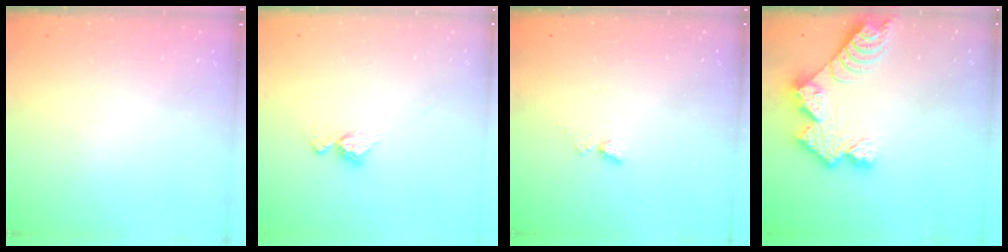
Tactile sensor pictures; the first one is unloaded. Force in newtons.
{"total": 9.4, "press": 9.4, "slide": 0.8}
{"total": 4.4, "press": 4.4, "slide": 0.6}
{"total": 11.5, "press": 11.4, "slide": 1.0}